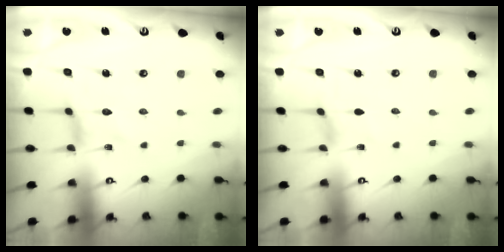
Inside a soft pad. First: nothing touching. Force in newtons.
{"total": 0.8, "press": 0.8, "slide": 0.2}